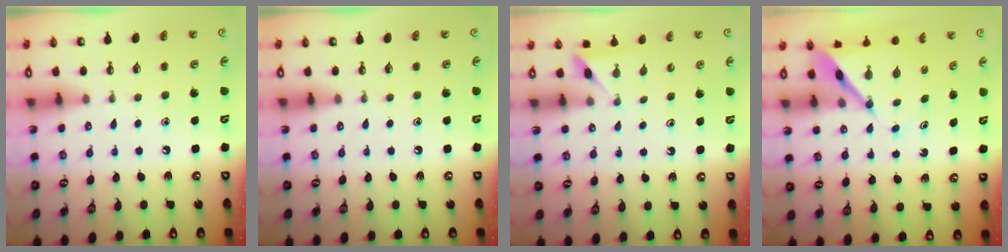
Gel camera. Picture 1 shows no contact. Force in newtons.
{"total": 0.0}
{"total": 2.1, "press": 2.1, "slide": 0.2}
{"total": 6.3, "press": 6.3, "slide": 0.6}